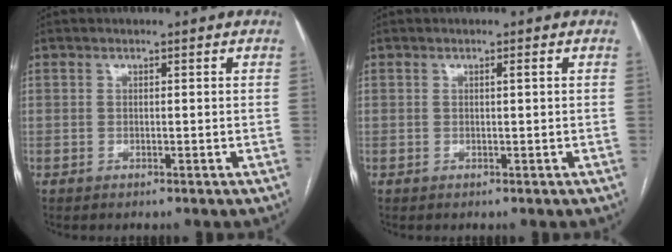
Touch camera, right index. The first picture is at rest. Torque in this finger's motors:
{"motor_torque": [0.17, 0.01, 0.01, 0.01]}